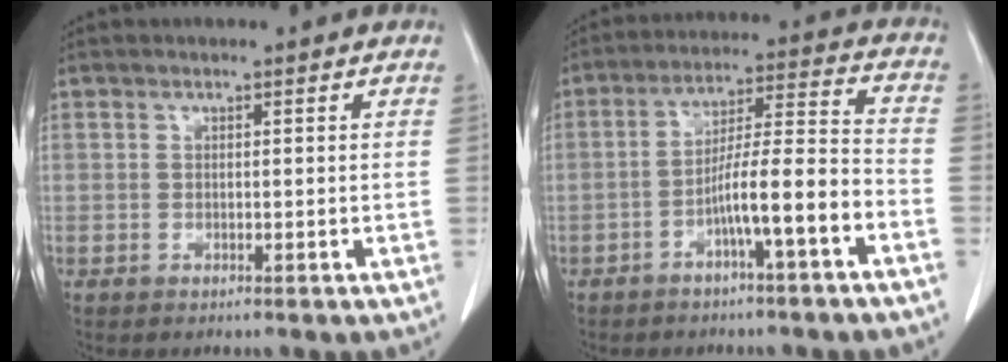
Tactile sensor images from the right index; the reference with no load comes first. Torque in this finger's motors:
{"motor_torque": [1.39, -0.75, 0.74, 0.21]}